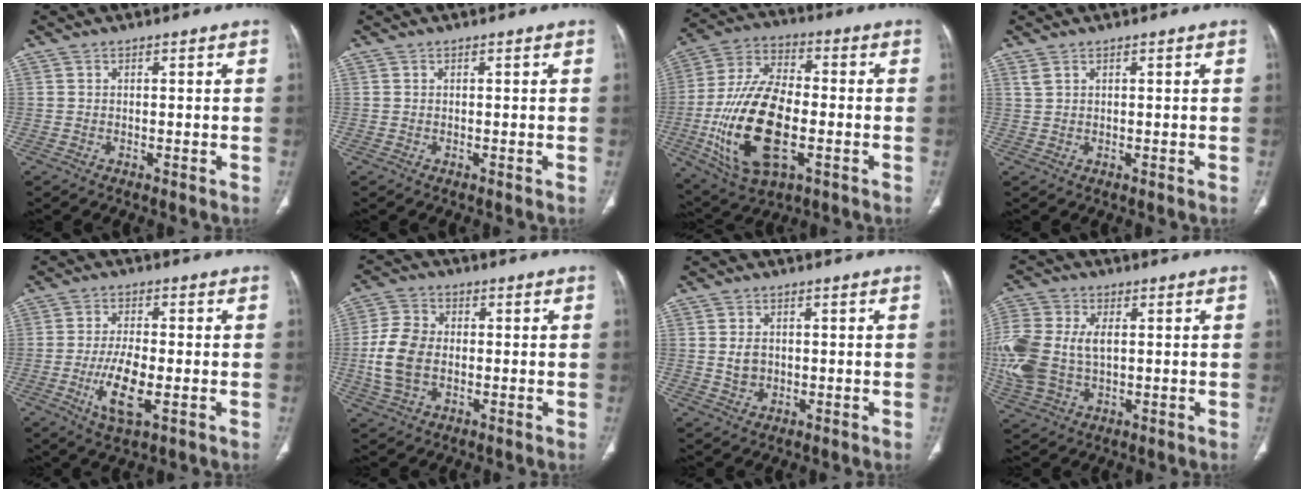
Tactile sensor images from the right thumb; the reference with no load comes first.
{"total": 0.0}
{"total": 21.0, "force": [-4.6, 10.7, 17.5], "torque": [-0.344, 0.014, -0.073]}
{"total": 1.1, "force": [0.9, 0.4, 0.6], "torque": [-0.013, 0.006, 0.023]}
{"total": 8.4, "force": [-2.2, 3.0, 7.5], "torque": [-0.151, -0.001, -0.038]}
{"total": 9.5, "force": [-0.9, 6.6, 6.7], "torque": [-0.140, 0.010, -0.019]}
{"total": 3.1, "force": [0.1, 2.5, 1.8], "torque": [-0.025, -0.001, 0.007]}
{"total": 17.2, "force": [0.7, 11.3, 12.9], "torque": [-0.330, 0.006, 0.022]}